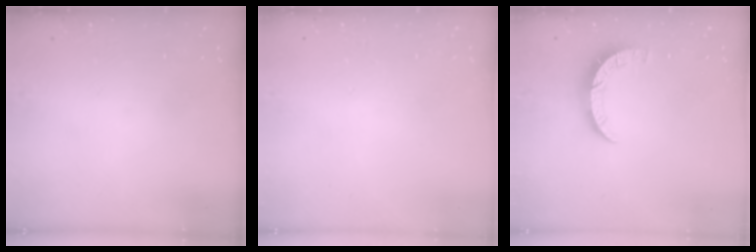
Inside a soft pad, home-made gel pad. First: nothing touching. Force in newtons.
{"total": 2.6, "press": 2.6, "slide": 0.2}
{"total": 6.5, "press": 6.5, "slide": 0.4}